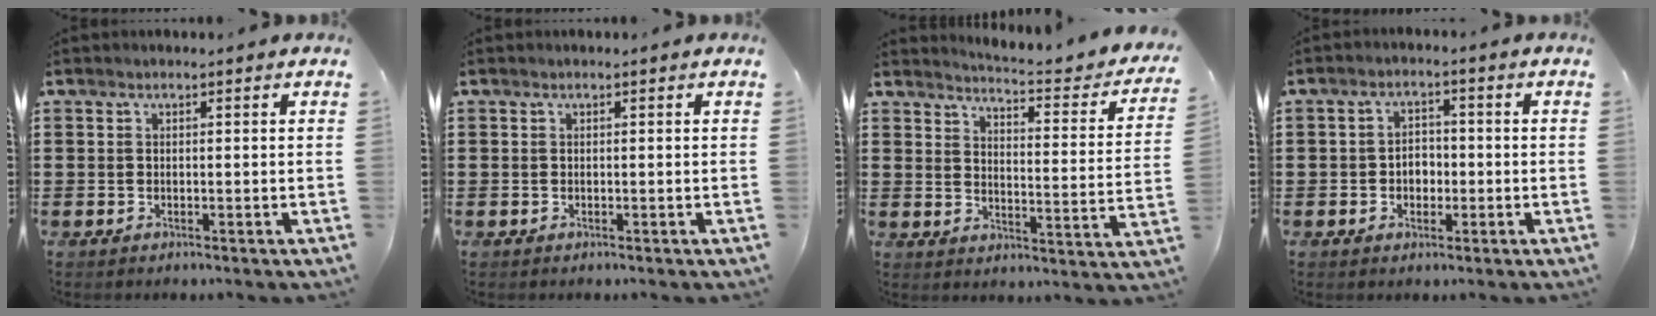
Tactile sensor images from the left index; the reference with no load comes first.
{"total": 0.0}
{"total": 3.5, "force": [3.3, -0.5, 1.1], "torque": [-0.035, -0.036, 0.045]}
{"total": 3.1, "force": [-0.9, 2.3, 1.8], "torque": [-0.038, 0.005, -0.020]}